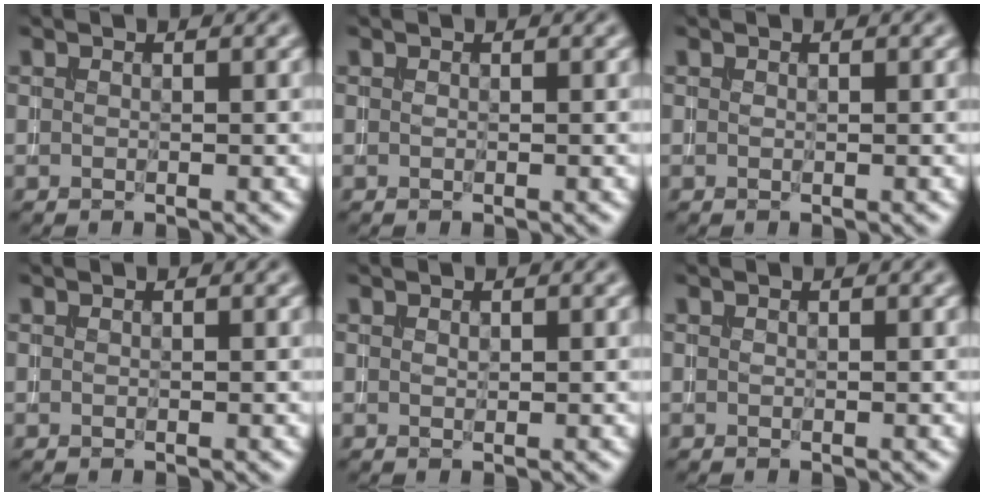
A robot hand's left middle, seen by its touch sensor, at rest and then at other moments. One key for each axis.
{"total": 0.0}
{"total": 0.0}
{"total": 0.0}
{"total": 0.0}
{"total": 0.0}